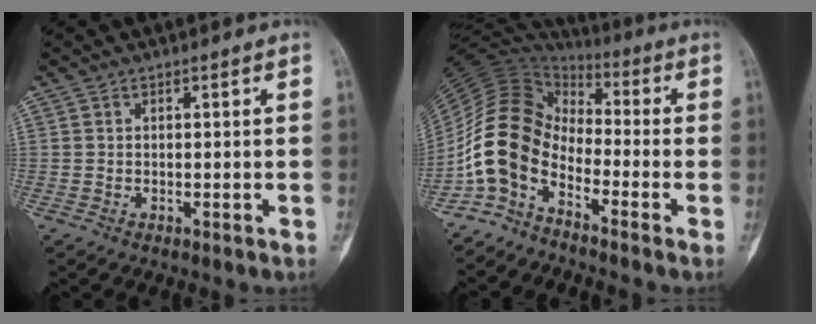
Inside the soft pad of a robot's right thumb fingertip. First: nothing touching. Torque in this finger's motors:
{"motor_torque": [0.58, 0.54, 1.74, -1.03, 0.53]}